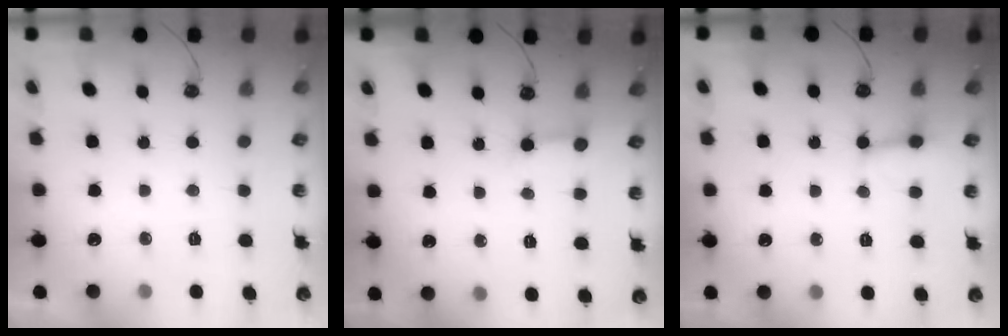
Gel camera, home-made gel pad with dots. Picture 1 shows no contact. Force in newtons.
{"total": 3.0, "press": 2.9, "slide": 0.5}
{"total": 2.8, "press": 2.8, "slide": 0.2}